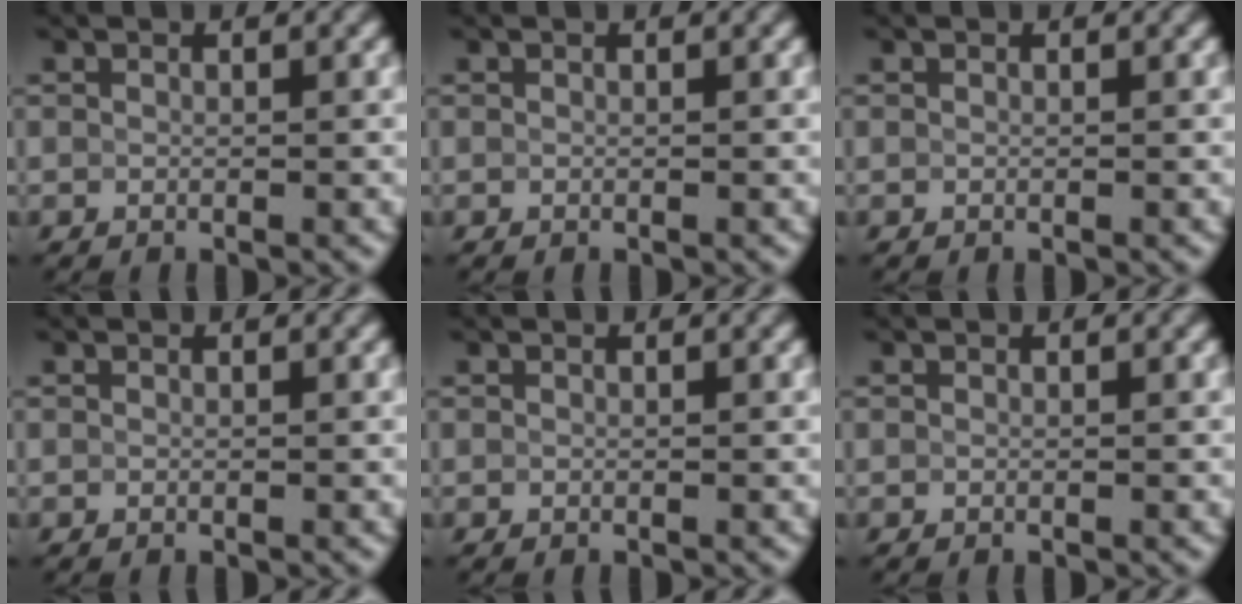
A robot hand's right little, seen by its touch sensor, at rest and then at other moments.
{"total": 0.0}
{"total": 0.0}
{"total": 0.0}
{"total": 0.0}
{"total": 0.0}